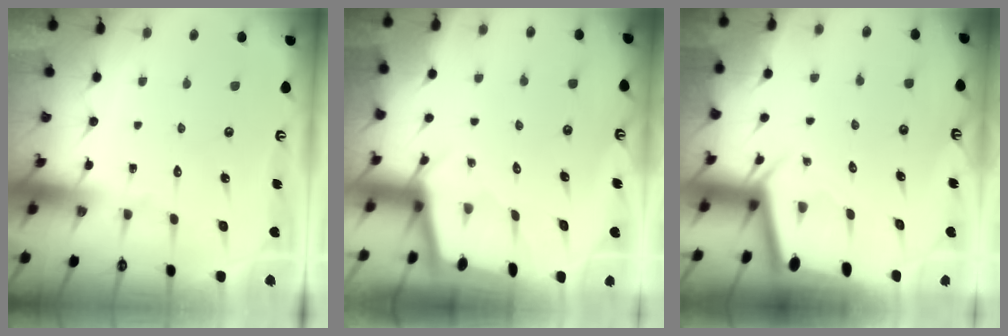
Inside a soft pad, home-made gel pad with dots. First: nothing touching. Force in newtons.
{"total": 2.3, "press": 2.3, "slide": 0.3}
{"total": 2.3, "press": 2.3, "slide": 0.1}